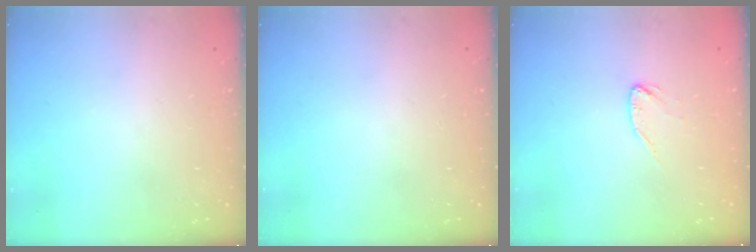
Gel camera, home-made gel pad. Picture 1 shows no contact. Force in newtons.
{"total": 0.0}
{"total": 4.3, "press": 4.3, "slide": 0.4}